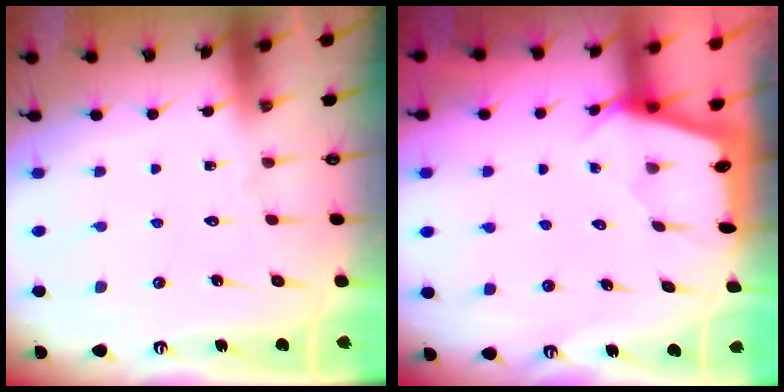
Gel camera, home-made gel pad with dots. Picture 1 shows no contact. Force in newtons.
{"total": 2.3, "press": 2.3, "slide": 0.3}